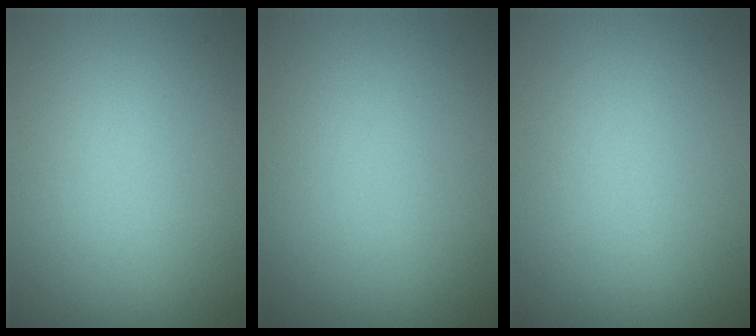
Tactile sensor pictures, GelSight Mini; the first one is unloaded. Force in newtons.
{"total": 0.0}
{"total": 0.0}